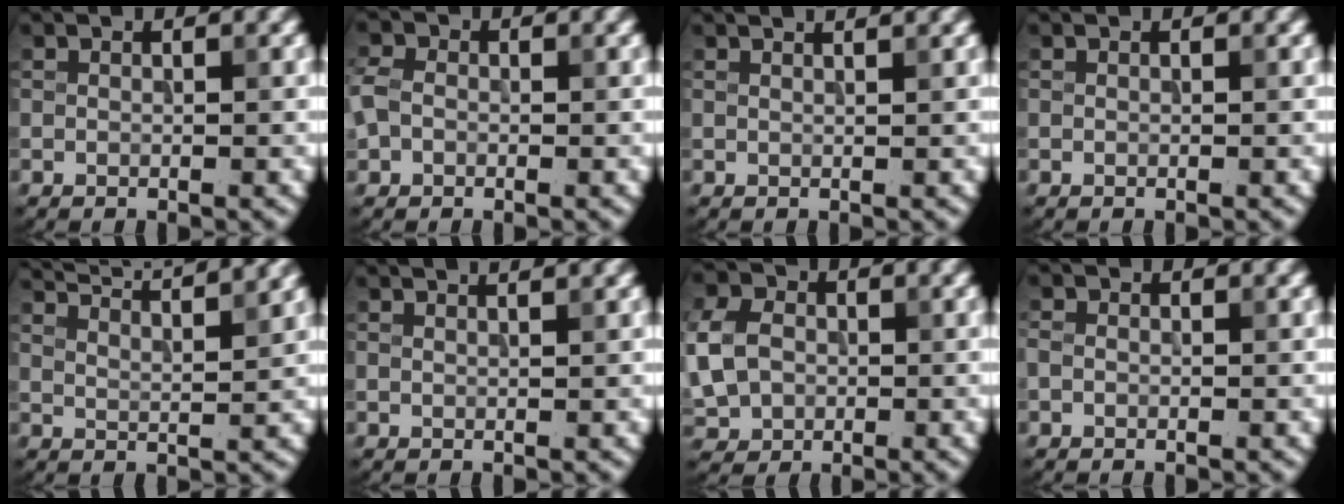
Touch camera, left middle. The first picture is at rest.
{"total": 2.4, "force": [-0.3, 2.0, 1.3], "torque": [-0.035, 0.009, -0.012]}
{"total": 1.4, "force": [1.2, 0.0, 0.6], "torque": [-0.011, 0.003, 0.009]}
{"total": 0.0}
{"total": 8.7, "force": [7.3, 1.9, 4.3], "torque": [-0.050, 0.033, 0.070]}
{"total": 2.1, "force": [1.7, 0.4, 1.1], "torque": [-0.007, 0.010, 0.004]}
{"total": 6.9, "force": [-0.1, 5.6, 4.1], "torque": [-0.106, 0.013, -0.016]}
{"total": 0.8, "force": [-0.3, 0.6, 0.3], "torque": [-0.006, 0.000, -0.007]}